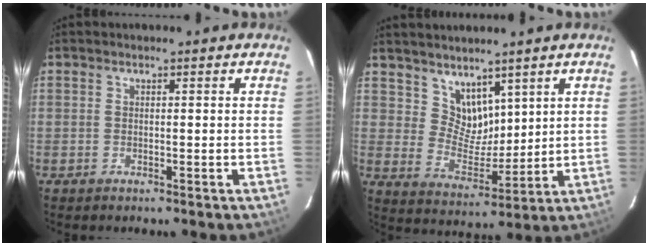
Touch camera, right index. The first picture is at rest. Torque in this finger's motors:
{"motor_torque": [-0.10, 0.14, 0.05, 0.00]}